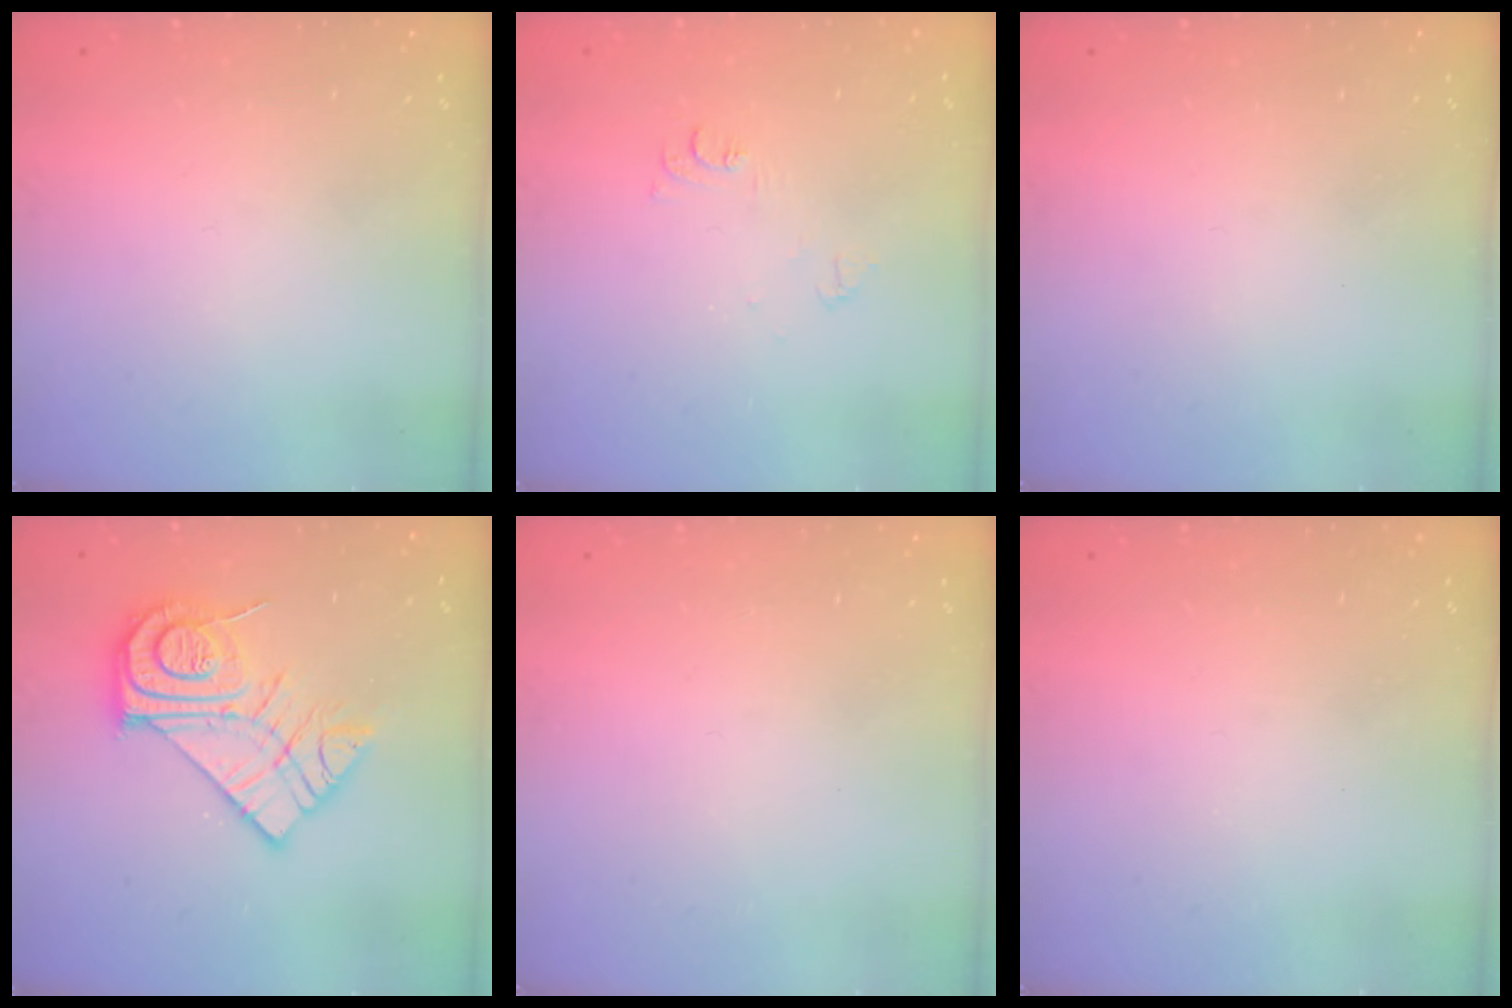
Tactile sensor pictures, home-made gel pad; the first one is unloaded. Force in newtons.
{"total": 6.3, "press": 6.3, "slide": 0.7}
{"total": 0.0}
{"total": 16.5, "press": 16.5, "slide": 1.2}
{"total": 1.6, "press": 1.6, "slide": 0.1}
{"total": 0.0}